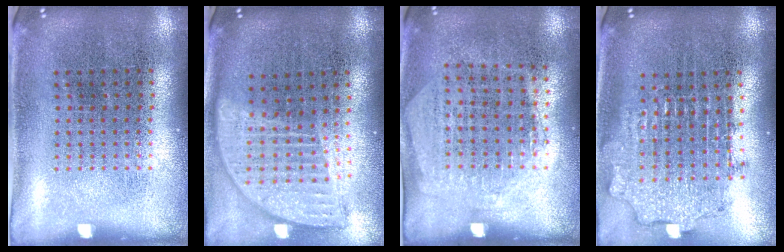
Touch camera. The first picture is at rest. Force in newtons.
{"total": 1.8, "press": 1.5, "slide": 1.1}
{"total": 1.3, "press": 1.1, "slide": 0.7}
{"total": 1.9, "press": 1.5, "slide": 1.2}